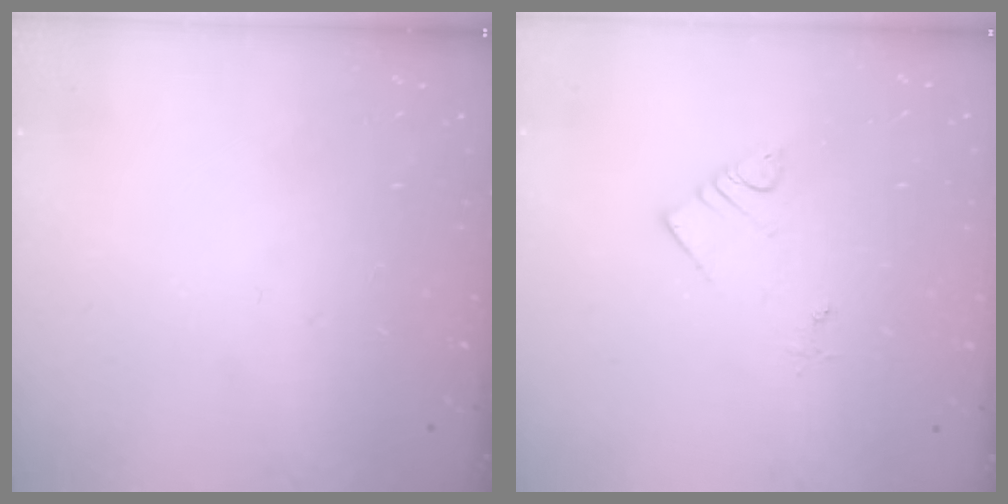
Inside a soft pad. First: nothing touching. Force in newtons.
{"total": 4.8, "press": 4.8, "slide": 0.2}